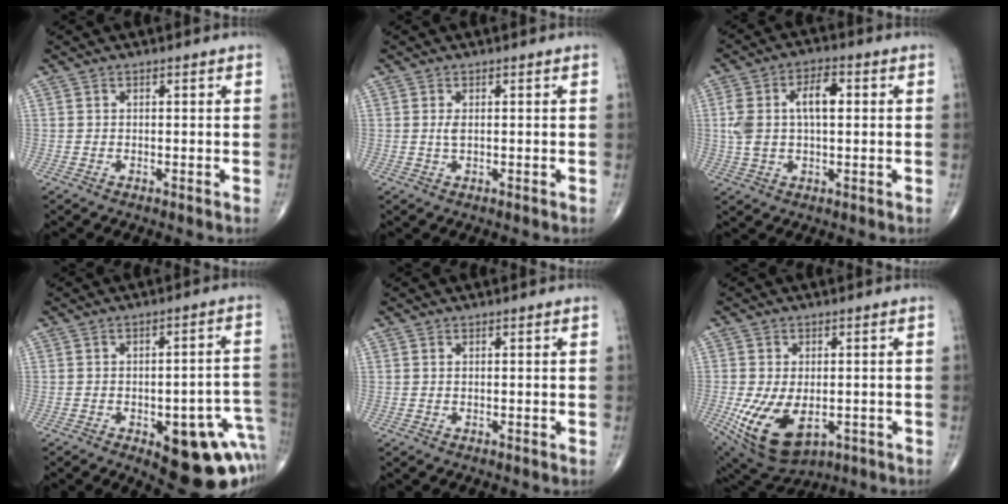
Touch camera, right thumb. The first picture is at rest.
{"total": 1.3, "force": [0.2, 0.5, 1.2], "torque": [-0.030, -0.002, 0.007]}
{"total": 9.9, "force": [1.5, 5.0, 8.4], "torque": [-0.164, 0.021, 0.029]}
{"total": 18.3, "force": [-6.5, 7.8, 15.3], "torque": [-0.117, 0.037, -0.059]}
{"total": 0.0}
{"total": 13.4, "force": [-3.7, 7.8, 10.3], "torque": [-0.188, -0.007, -0.040]}